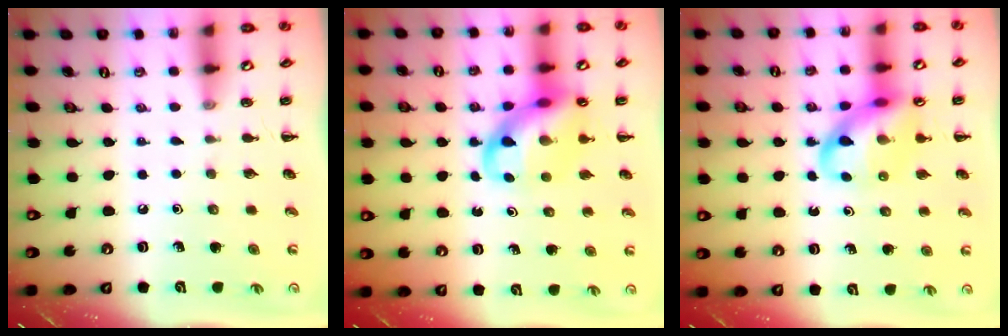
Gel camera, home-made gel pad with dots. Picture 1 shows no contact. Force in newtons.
{"total": 12.3, "press": 11.9, "slide": 3.1}
{"total": 13.2, "press": 12.8, "slide": 3.3}